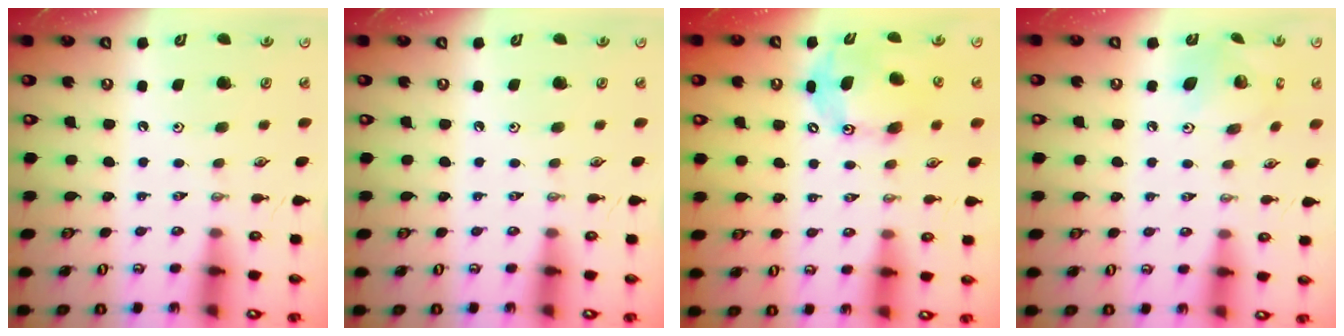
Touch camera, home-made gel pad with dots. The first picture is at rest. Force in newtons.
{"total": 0.0}
{"total": 11.8, "press": 11.3, "slide": 3.3}
{"total": 7.2, "press": 7.2, "slide": 0.3}